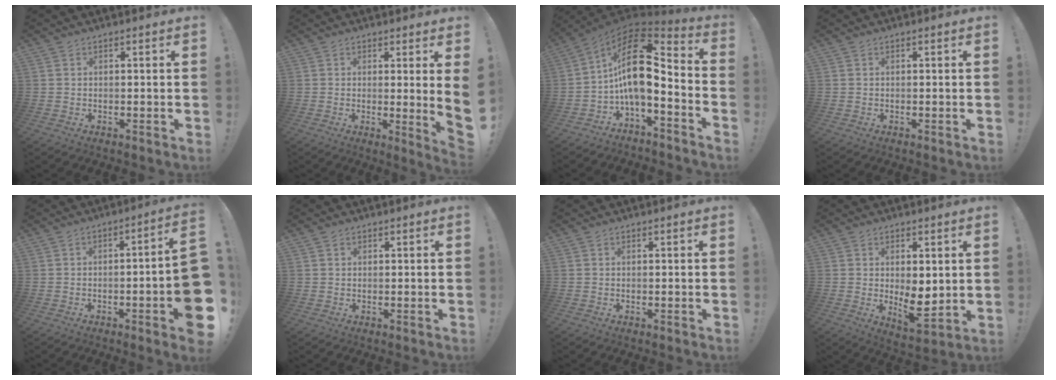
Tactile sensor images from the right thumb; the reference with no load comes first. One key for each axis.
{"total": 4.8, "fx": 1.4, "fy": -0.7, "fz": 4.6, "tx": -0.057, "ty": -0.025, "tz": 0.021}
{"total": 17.2, "fx": 2.0, "fy": 8.2, "fz": 15.0, "tx": -0.265, "ty": -0.009, "tz": 0.036}
{"total": 0.0}
{"total": 11.4, "fx": -3.0, "fy": 1.0, "fz": 11.0, "tx": -0.143, "ty": -0.002, "tz": -0.041}
{"total": 0.7, "fx": 0.5, "fy": 0.6, "fz": 0.1, "tx": 0.005, "ty": -0.001, "tz": 0.007}
{"total": 0.0}
{"total": 7.7, "fx": -0.1, "fy": 3.6, "fz": 6.8, "tx": -0.093, "ty": -0.016, "tz": 0.003}